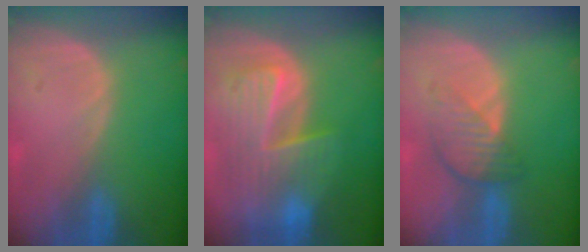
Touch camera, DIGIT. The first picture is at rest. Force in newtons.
{"total": 10.3, "press": 8.9, "slide": 5.1}
{"total": 4.7, "press": 4.2, "slide": 2.1}